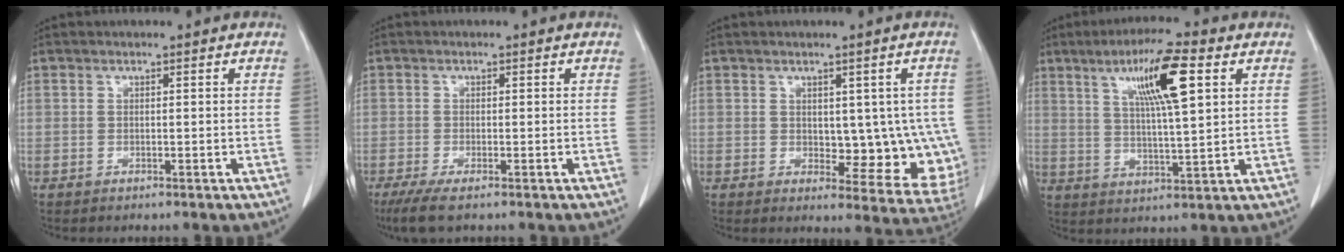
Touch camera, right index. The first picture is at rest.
{"total": 3.7, "force": [-2.3, 0.6, 2.8], "torque": [-0.058, -0.012, -0.042]}
{"total": 9.6, "force": [0.0, 5.2, 8.1], "torque": [-0.074, -0.001, 0.016]}
{"total": 11.3, "force": [4.7, 1.1, 10.2], "torque": [-0.181, 0.009, 0.080]}